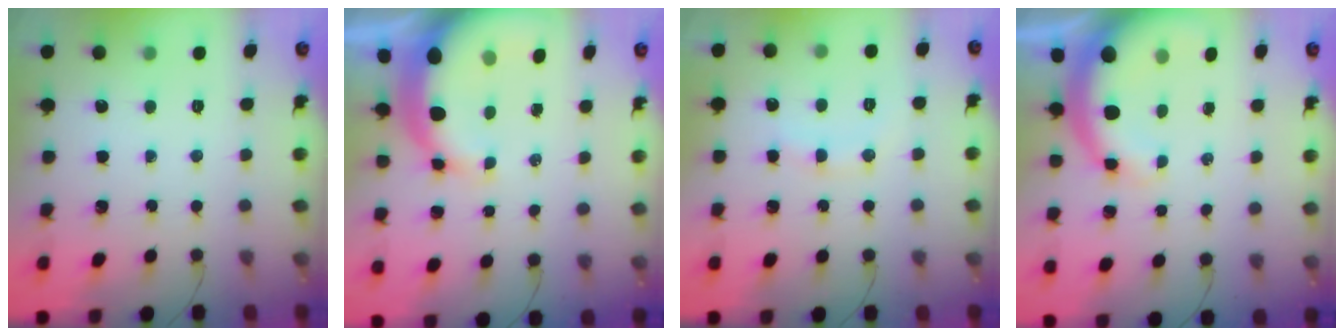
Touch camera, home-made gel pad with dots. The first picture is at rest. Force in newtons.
{"total": 11.0, "press": 10.8, "slide": 2.1}
{"total": 6.8, "press": 6.7, "slide": 1.2}
{"total": 7.9, "press": 7.7, "slide": 1.9}